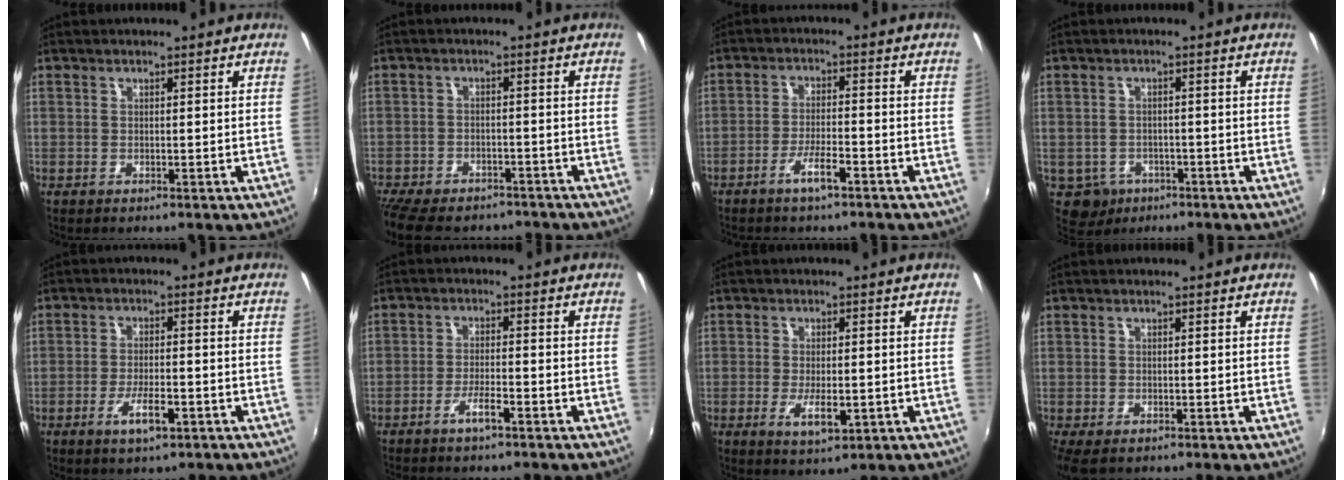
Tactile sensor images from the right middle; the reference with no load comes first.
{"total": 15.3, "force": [-12.4, 6.6, 6.1], "torque": [-0.154, -0.012, -0.185]}
{"total": 4.5, "force": [-3.3, 0.8, 3.0], "torque": [-0.070, 0.000, -0.058]}
{"total": 5.2, "force": [-2.4, 4.5, 1.3], "torque": [-0.037, -0.003, -0.028]}
{"total": 5.4, "force": [-3.0, 1.7, 4.2], "torque": [-0.090, -0.009, -0.049]}
{"total": 3.4, "force": [-2.6, 0.4, 2.3], "torque": [-0.058, 0.000, -0.048]}
{"total": 4.9, "force": [-1.5, 1.9, 4.3], "torque": [-0.083, -0.013, -0.024]}
{"total": 3.3, "force": [-1.8, 1.6, 2.3], "torque": [-0.045, -0.016, -0.026]}